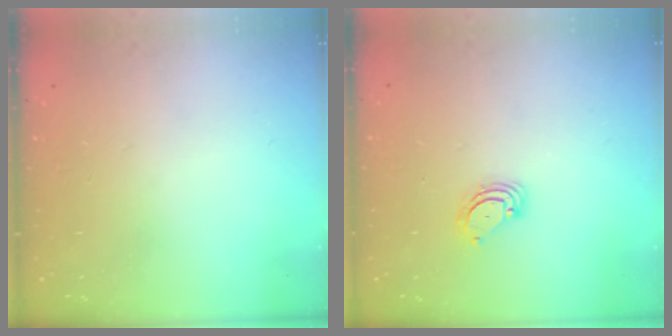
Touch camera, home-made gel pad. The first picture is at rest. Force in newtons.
{"total": 3.7, "press": 3.7, "slide": 0.3}